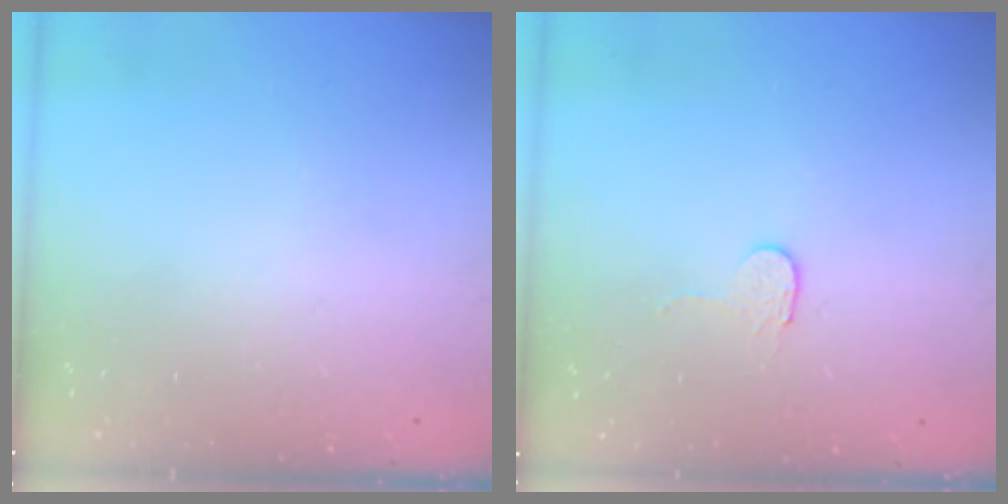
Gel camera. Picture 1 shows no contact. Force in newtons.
{"total": 2.7, "press": 2.7, "slide": 0.2}